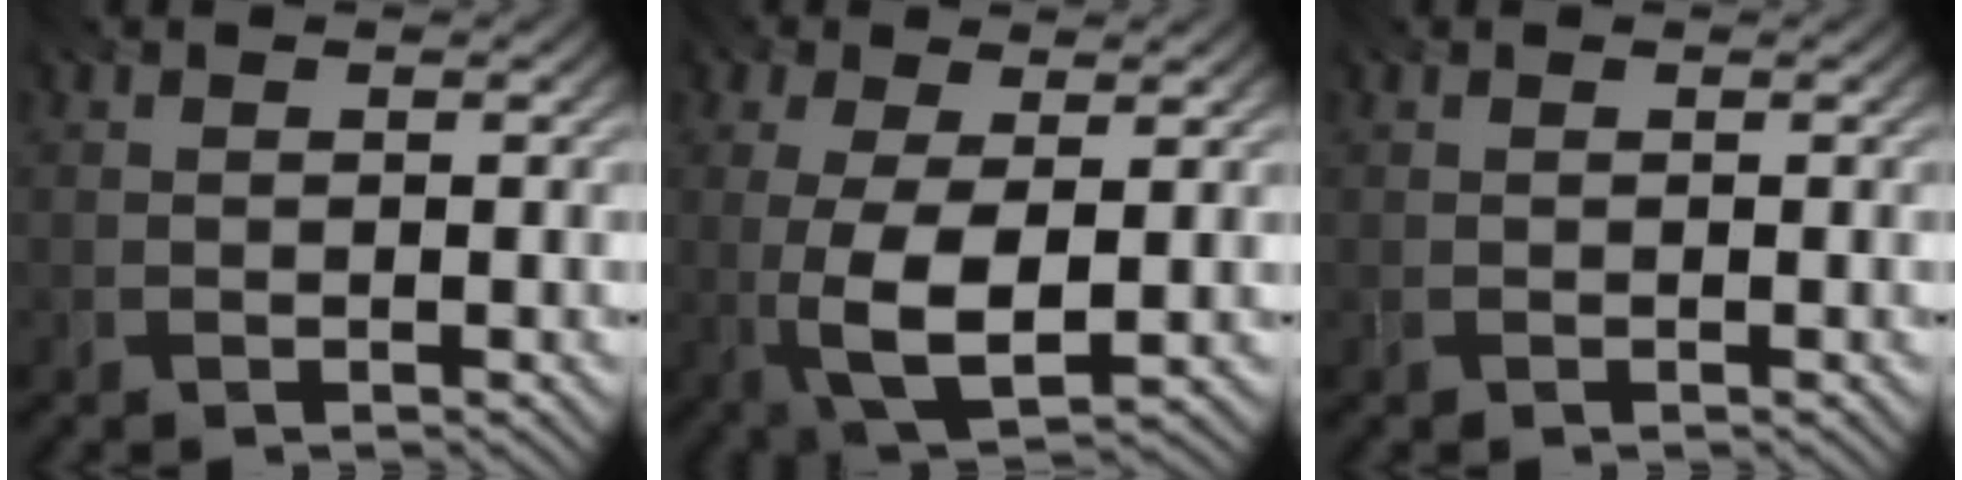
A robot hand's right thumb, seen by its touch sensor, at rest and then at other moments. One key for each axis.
{"total": 8.4, "fx": -0.4, "fy": 4.3, "fz": 7.3, "tx": -0.160, "ty": -0.007, "tz": -0.016}
{"total": 0.0}